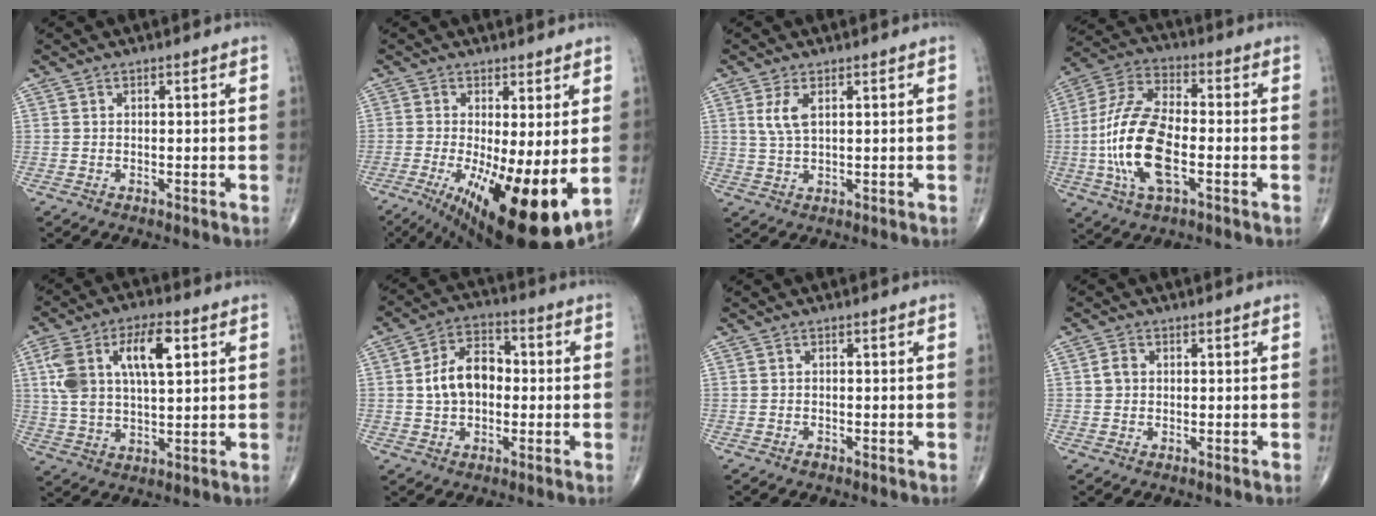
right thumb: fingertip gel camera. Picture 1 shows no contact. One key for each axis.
{"total": 17.3, "fx": -3.0, "fy": 5.1, "fz": 16.2, "tx": -0.247, "ty": -0.028, "tz": -0.026}
{"total": 4.0, "fx": 1.4, "fy": 1.7, "fz": 3.3, "tx": -0.072, "ty": -0.002, "tz": 0.034}
{"total": 16.7, "fx": -3.4, "fy": 7.4, "fz": 14.6, "tx": -0.309, "ty": 0.021, "tz": -0.068}
{"total": 14.7, "fx": 4.5, "fy": 6.8, "fz": 12.2, "tx": -0.227, "ty": 0.009, "tz": 0.085}
{"total": 9.9, "fx": 0.1, "fy": 6.7, "fz": 7.3, "tx": -0.113, "ty": 0.025, "tz": -0.007}
{"total": 0.7, "fx": -0.5, "fy": 0.4, "fz": 0.2, "tx": -0.004, "ty": 0.002, "tz": -0.011}
{"total": 2.0, "fx": 0.2, "fy": 1.7, "fz": 1.1, "tx": -0.016, "ty": 0.005, "tz": 0.003}